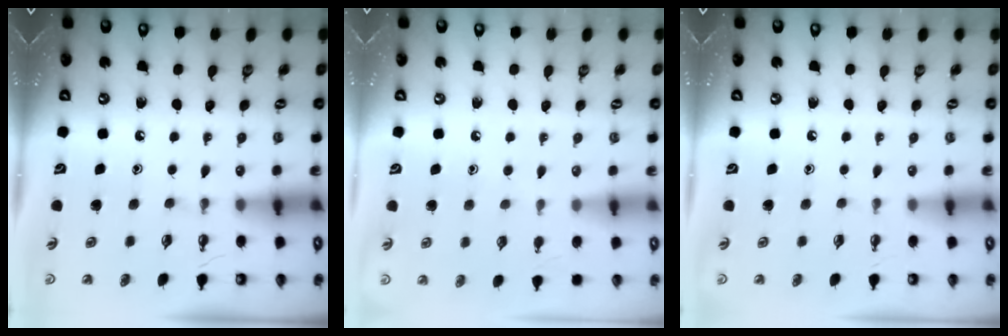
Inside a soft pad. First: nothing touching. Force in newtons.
{"total": 5.4, "press": 5.3, "slide": 0.5}
{"total": 0.0}